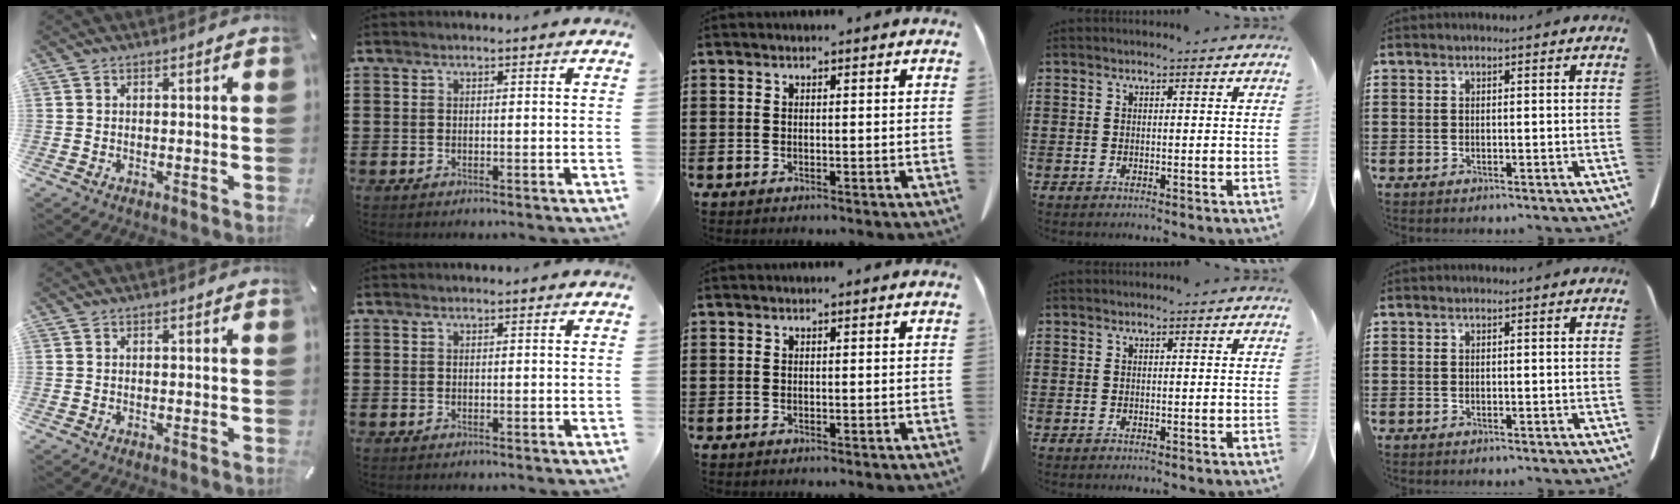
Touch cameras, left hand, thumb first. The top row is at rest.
{}